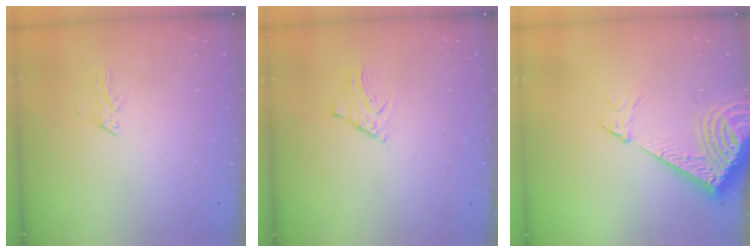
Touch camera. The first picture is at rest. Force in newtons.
{"total": 2.2, "press": 2.2, "slide": 0.0}
{"total": 12.0, "press": 11.9, "slide": 1.8}